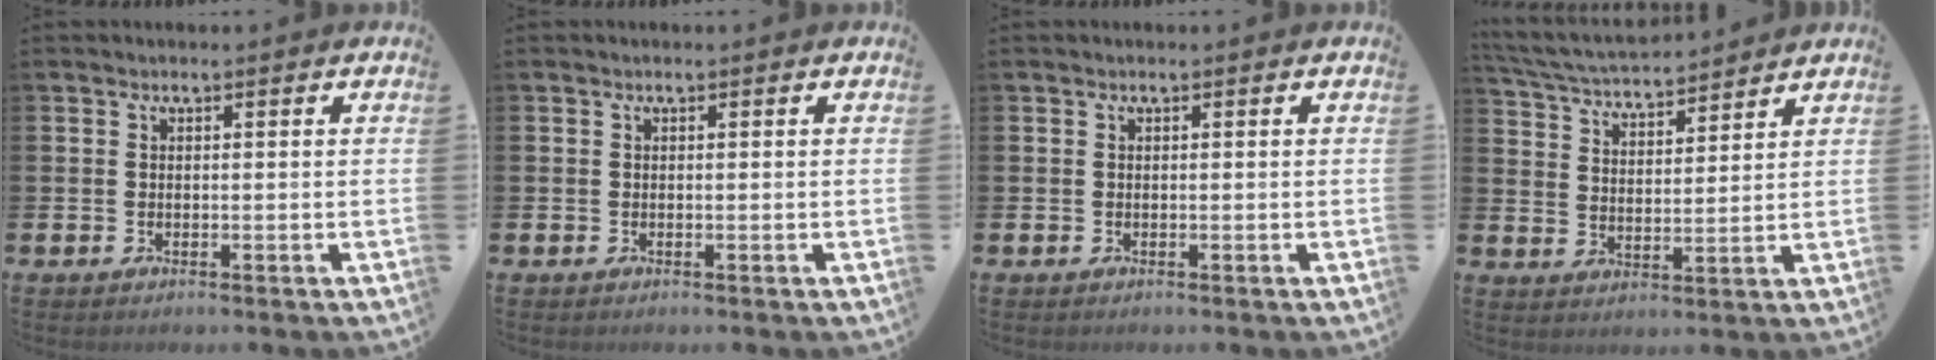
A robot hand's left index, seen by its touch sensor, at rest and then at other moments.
{"total": 0.0}
{"total": 0.0}
{"total": 5.1, "force": [5.1, 0.5, 0.6], "torque": [-0.034, -0.035, 0.088]}